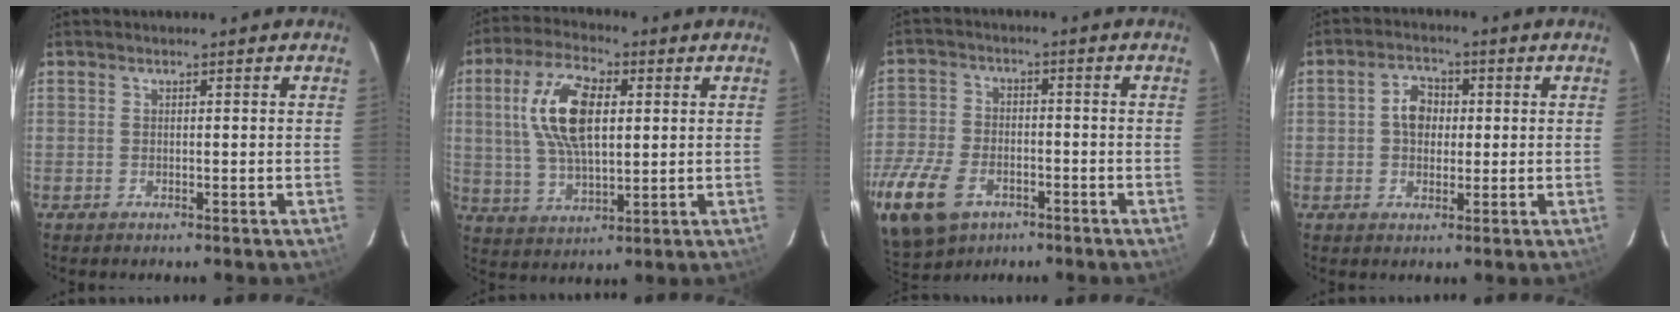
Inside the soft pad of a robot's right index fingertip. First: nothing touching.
{"total": 13.5, "force": [3.0, 6.2, 11.7], "torque": [-0.231, 0.014, 0.059]}
{"total": 20.3, "force": [-10.5, 13.2, 11.4], "torque": [-0.305, -0.022, -0.192]}
{"total": 5.1, "force": [0.6, 4.2, 2.9], "torque": [-0.050, 0.017, 0.011]}